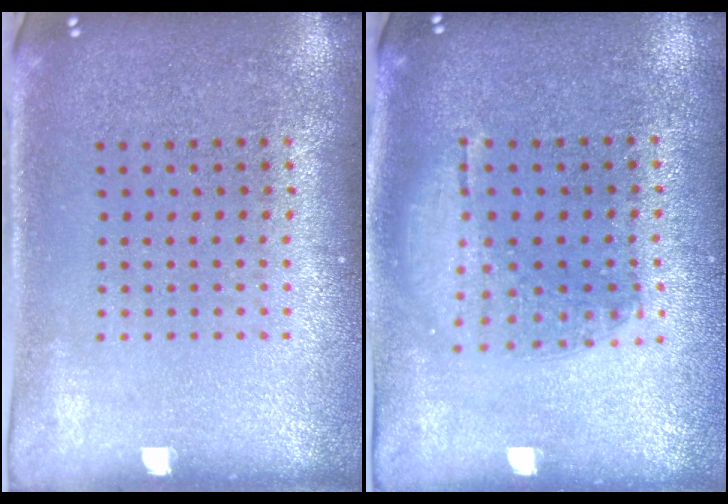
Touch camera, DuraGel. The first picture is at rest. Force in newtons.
{"total": 1.3, "press": 1.1, "slide": 0.5}